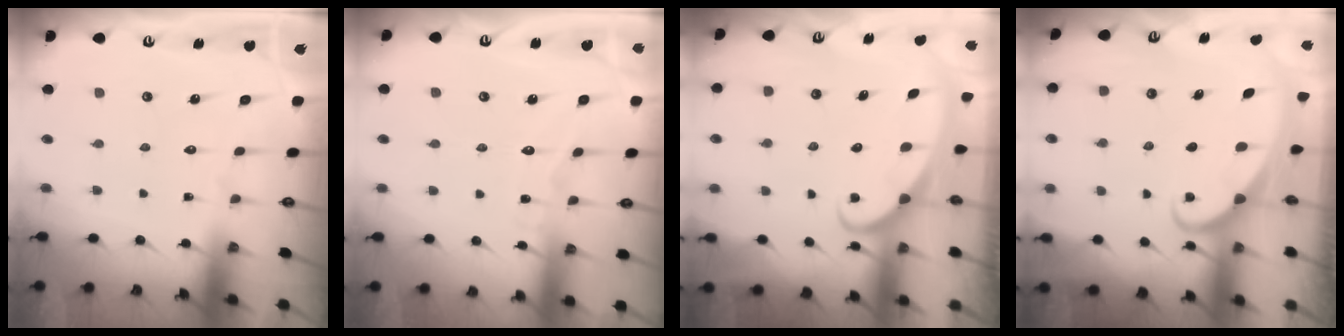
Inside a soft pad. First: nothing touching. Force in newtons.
{"total": 3.7, "press": 3.6, "slide": 0.4}
{"total": 2.4, "press": 2.4, "slide": 0.4}
{"total": 1.9, "press": 1.9, "slide": 0.2}